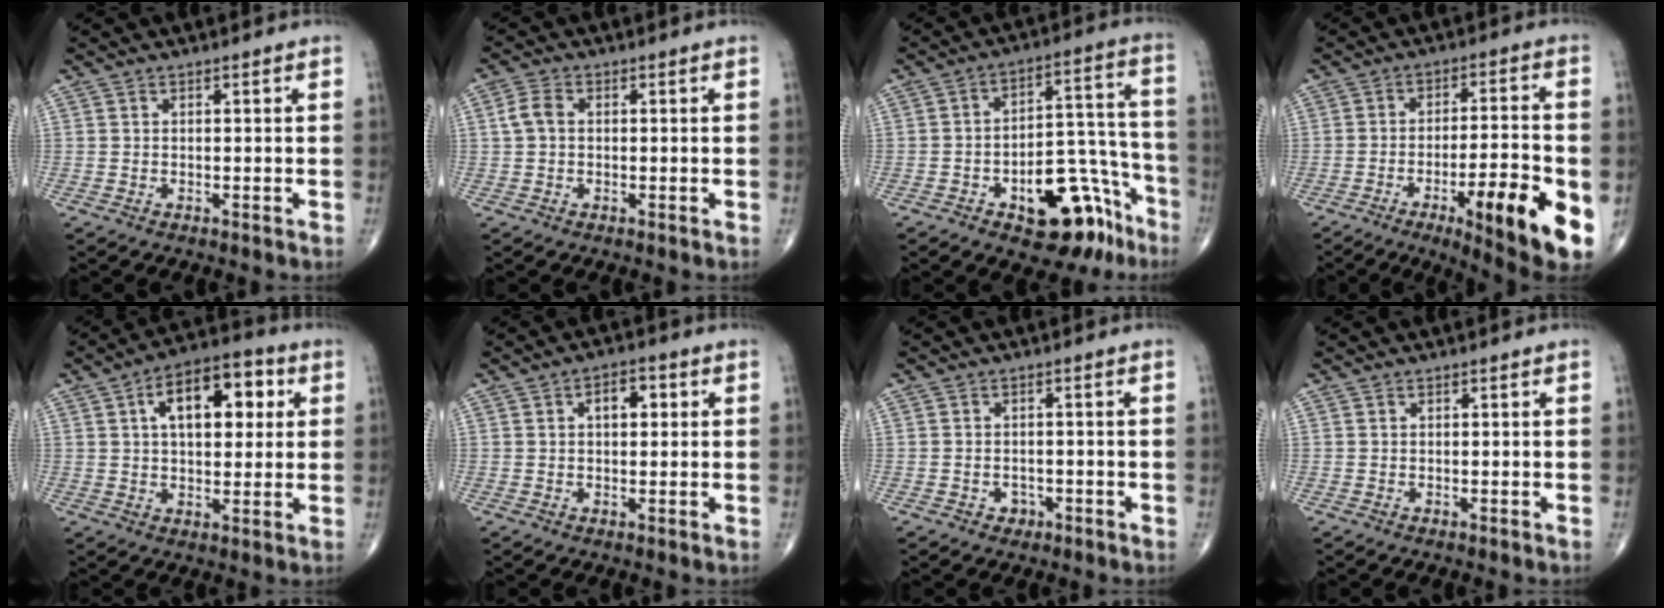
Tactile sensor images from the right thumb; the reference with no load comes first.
{"total": 3.4, "force": [0.3, 2.4, 2.4], "torque": [-0.052, 0.010, 0.002]}
{"total": 17.6, "force": [-9.4, 8.7, 12.1], "torque": [-0.113, 0.090, -0.125]}
{"total": 17.3, "force": [-6.4, 3.7, 15.6], "torque": [-0.204, 0.012, -0.085]}
{"total": 14.1, "force": [3.9, 7.5, 11.3], "torque": [-0.143, 0.015, 0.055]}
{"total": 4.8, "force": [1.2, 2.8, 3.7], "torque": [-0.040, 0.009, 0.013]}
{"total": 2.0, "force": [-1.0, 1.6, 0.6], "torque": [-0.001, 0.007, -0.012]}
{"total": 0.0}